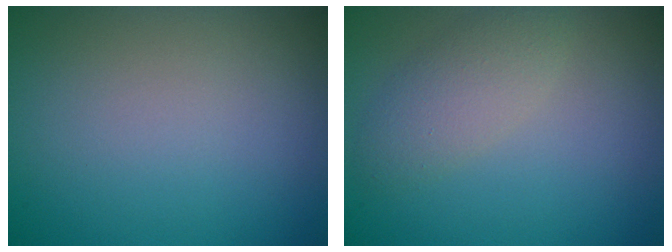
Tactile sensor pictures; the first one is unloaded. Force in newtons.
{"total": 2.8, "press": 2.8, "slide": 0.1}